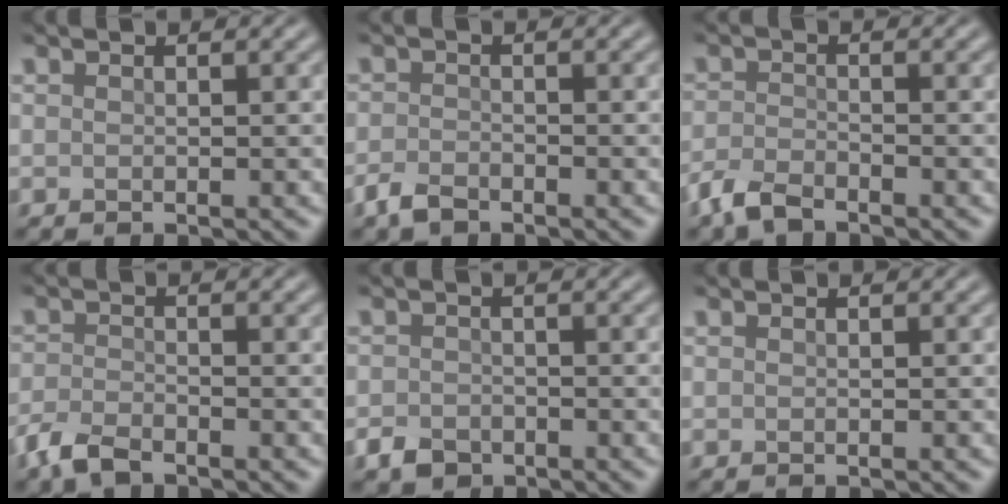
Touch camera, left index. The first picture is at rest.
{"total": 2.0, "force": [-1.6, 0.9, 0.9], "torque": [-0.020, -0.001, -0.037]}
{"total": 2.8, "force": [-2.3, 0.9, 1.3], "torque": [-0.031, -0.004, -0.055]}
{"total": 3.0, "force": [-2.3, 1.1, 1.5], "torque": [-0.035, -0.005, -0.057]}
{"total": 2.1, "force": [-1.3, 1.4, 0.7], "torque": [-0.009, 0.000, -0.030]}
{"total": 0.0}